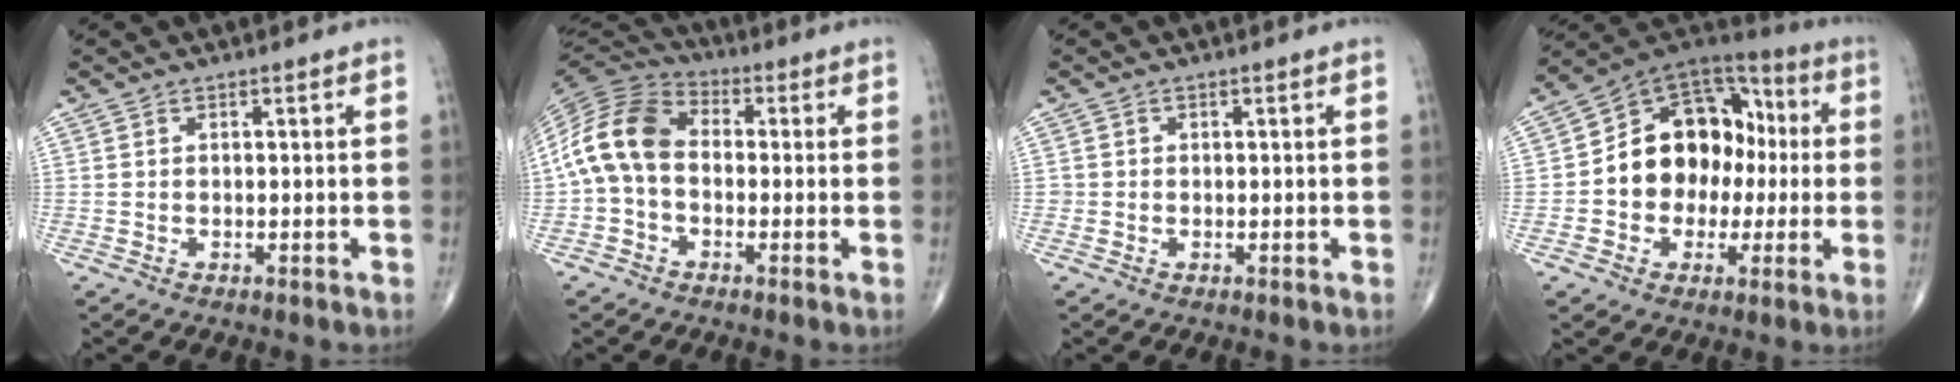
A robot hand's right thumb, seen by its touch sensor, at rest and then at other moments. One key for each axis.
{"total": 12.4, "fx": -0.8, "fy": 8.8, "fz": 8.7, "tx": -0.168, "ty": 0.031, "tz": -0.031}
{"total": 0.8, "fx": -0.1, "fy": 0.8, "fz": 0.0, "tx": 0.006, "ty": 0.005, "tz": -0.004}
{"total": 17.6, "fx": -0.7, "fy": 13.8, "fz": 11.0, "tx": -0.119, "ty": 0.047, "tz": -0.014}